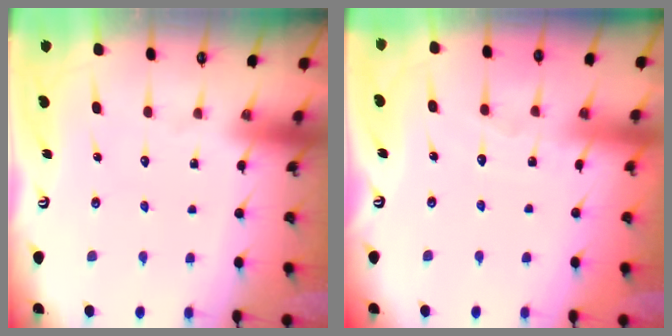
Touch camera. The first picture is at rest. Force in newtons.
{"total": 4.0, "press": 4.0, "slide": 0.5}